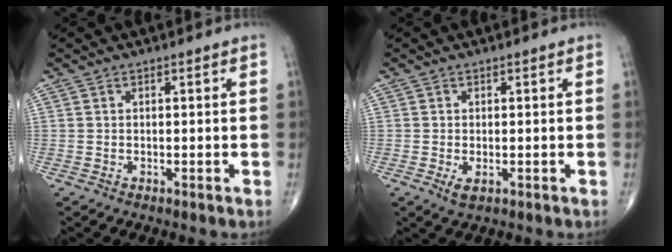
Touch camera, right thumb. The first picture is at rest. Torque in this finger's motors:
{"motor_torque": [-0.24, 0.18, 0.16, 0.18, 0.06]}